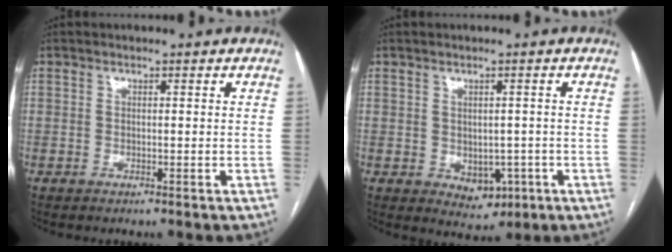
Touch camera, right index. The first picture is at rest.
{"total": 4.7, "force": [-1.2, 3.3, 3.1], "torque": [-0.035, 0.001, -0.002]}